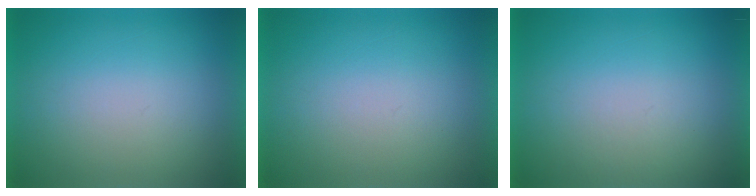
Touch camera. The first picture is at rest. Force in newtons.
{"total": 1.1}
{"total": 1.5}